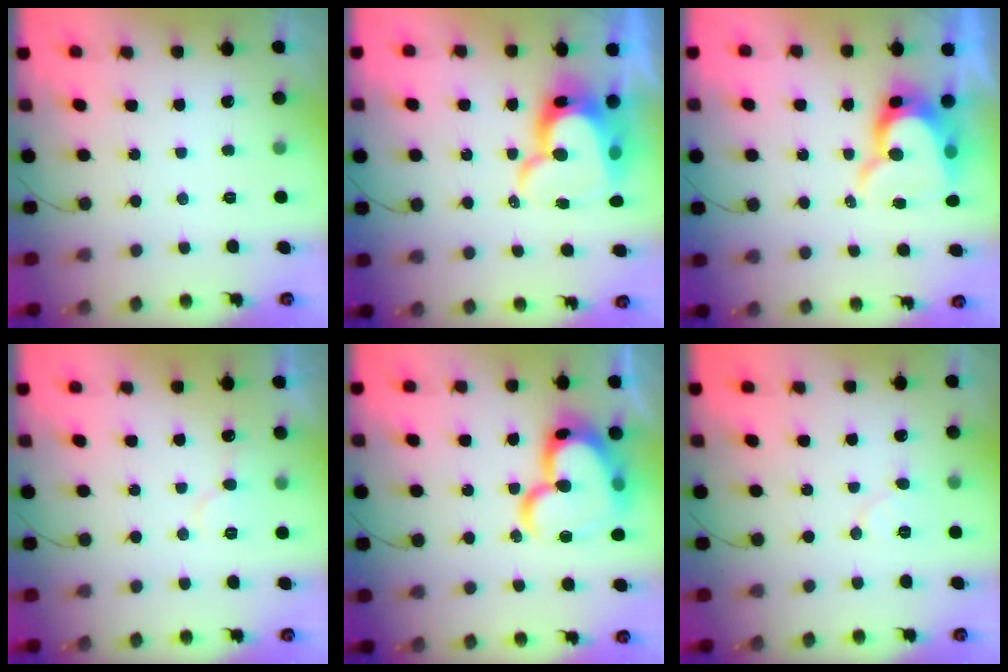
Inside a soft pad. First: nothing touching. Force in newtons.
{"total": 15.0, "press": 14.9, "slide": 1.4}
{"total": 12.5, "press": 12.5, "slide": 1.1}
{"total": 5.1, "press": 5.1, "slide": 0.5}
{"total": 24.5, "press": 24.4, "slide": 2.8}
{"total": 6.7, "press": 6.7, "slide": 0.6}